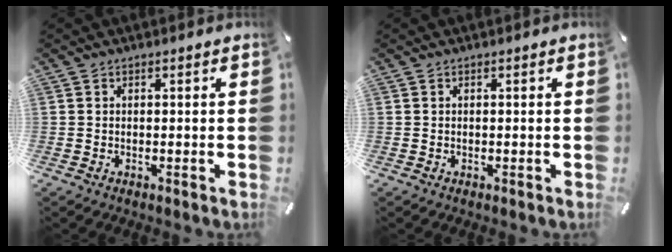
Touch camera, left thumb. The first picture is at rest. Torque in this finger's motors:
{"motor_torque": [-0.04, -0.02, -0.01, 0.01, 0.00]}